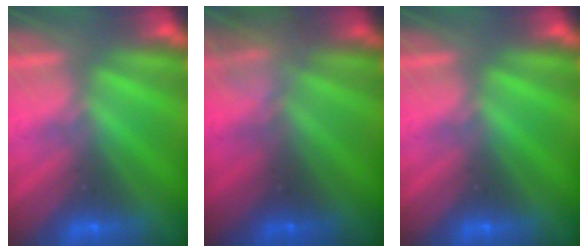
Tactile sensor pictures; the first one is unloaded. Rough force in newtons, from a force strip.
{"total": 2.3}
{"total": 0.0}